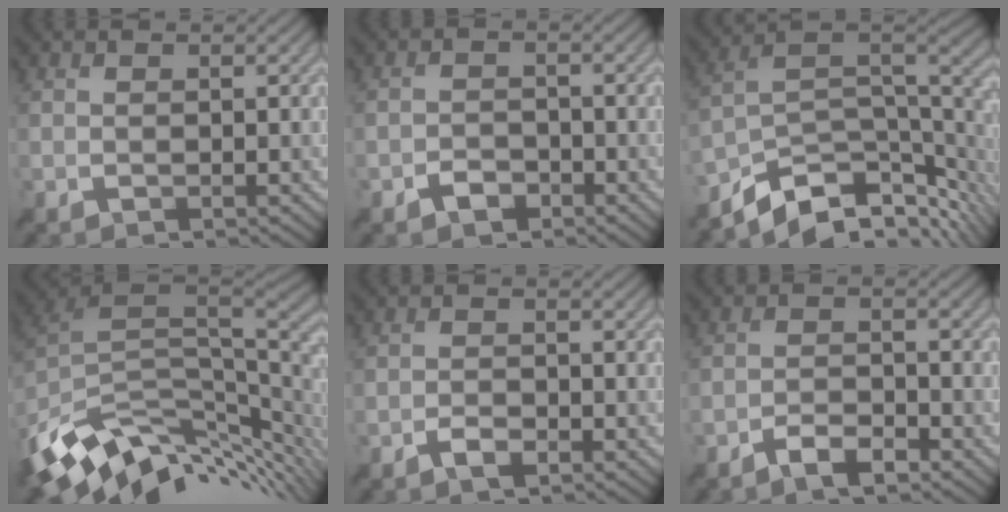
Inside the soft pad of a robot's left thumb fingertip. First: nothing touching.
{"total": 2.3, "force": [-1.7, 1.4, 0.8], "torque": [-0.007, 0.002, -0.033]}
{"total": 10.7, "force": [-6.9, 4.6, 6.8], "torque": [-0.129, -0.002, -0.116]}
{"total": 13.1, "force": [-4.2, 7.7, 9.7], "torque": [-0.206, -0.027, -0.067]}
{"total": 1.9, "force": [-1.4, 0.7, 1.1], "torque": [-0.018, -0.001, -0.027]}
{"total": 3.3, "force": [-2.5, 1.0, 1.9], "torque": [-0.033, 0.002, -0.052]}